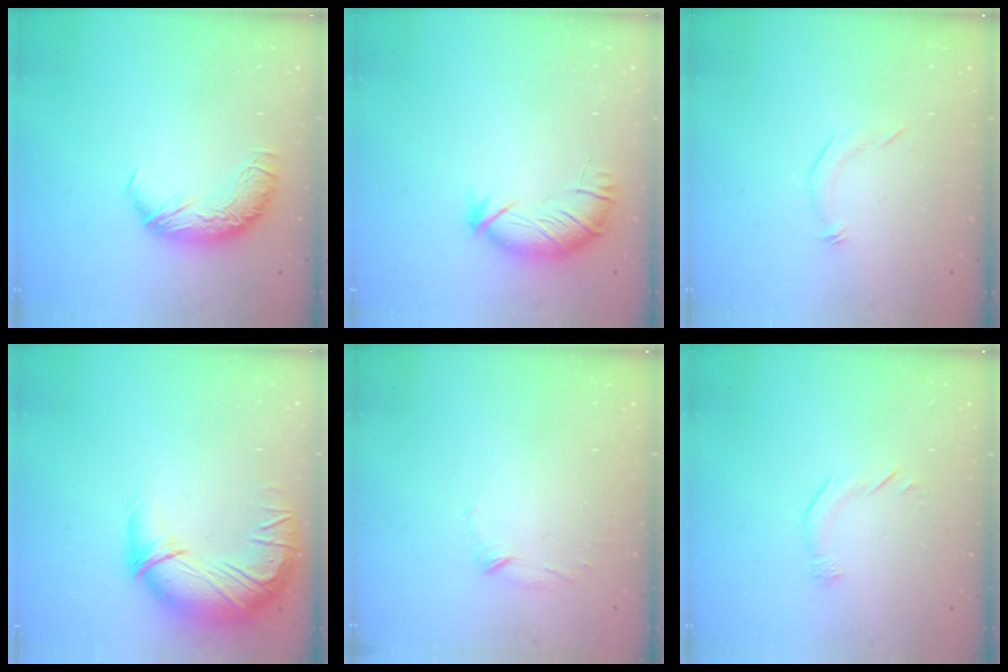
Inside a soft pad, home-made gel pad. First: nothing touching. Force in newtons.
{"total": 3.8, "press": 3.8, "slide": 0.7}
{"total": 5.8, "press": 5.7, "slide": 1.1}
{"total": 4.2, "press": 2.5, "slide": 3.4}
{"total": 7.0, "press": 7.0, "slide": 0.8}
{"total": 5.4, "press": 5.3, "slide": 1.1}